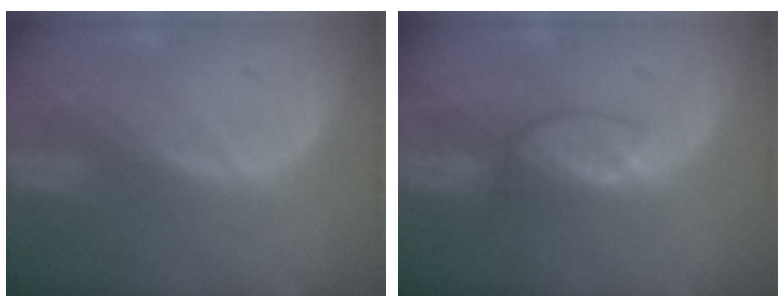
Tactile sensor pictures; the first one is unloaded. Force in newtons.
{"total": 3.7, "press": 3.4, "slide": 1.5}